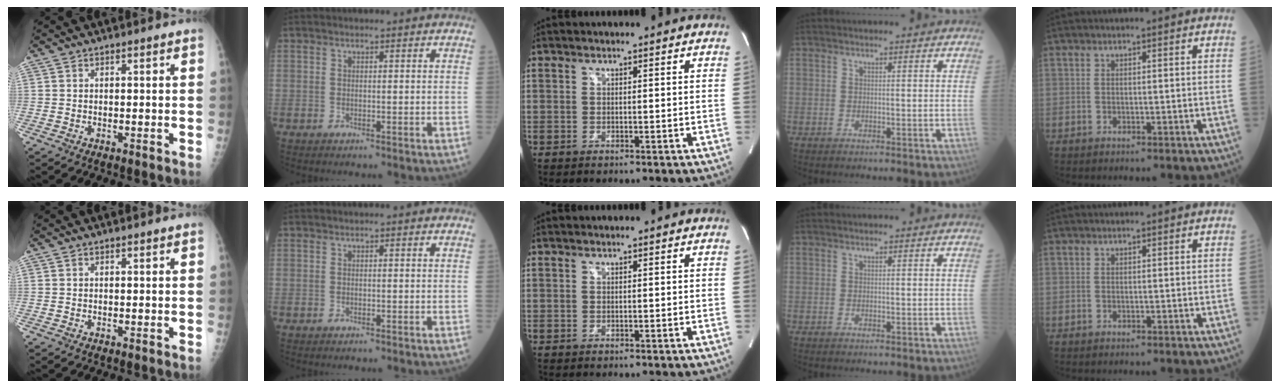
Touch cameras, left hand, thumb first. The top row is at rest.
{}